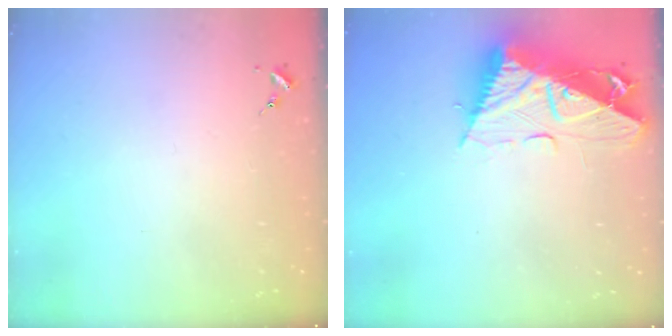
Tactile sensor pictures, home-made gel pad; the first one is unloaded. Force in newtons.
{"total": 16.6, "press": 16.5, "slide": 1.5}